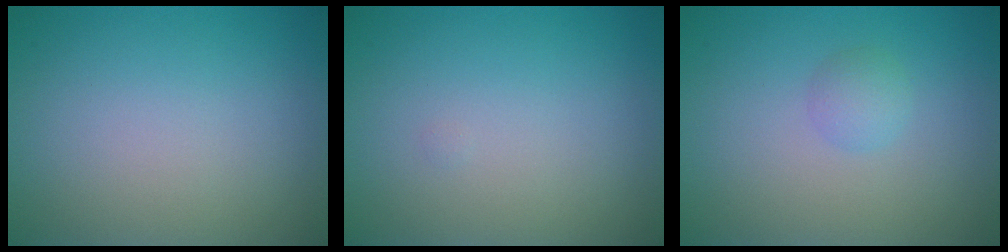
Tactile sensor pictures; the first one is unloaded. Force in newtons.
{"total": 0.0}
{"total": 1.3, "press": 1.3, "slide": 0.1}